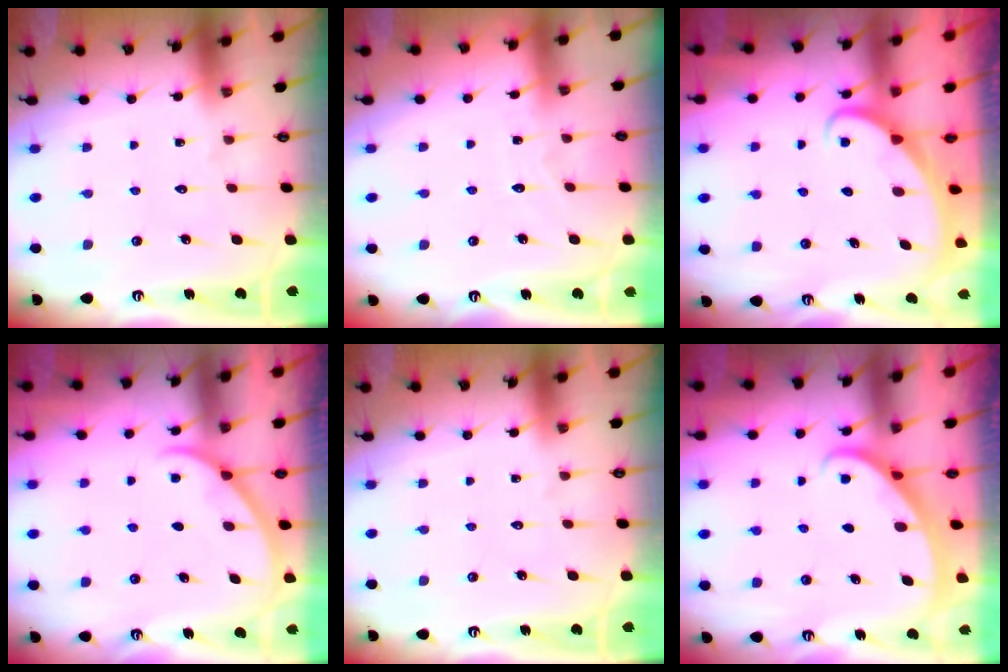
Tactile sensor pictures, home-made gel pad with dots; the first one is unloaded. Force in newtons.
{"total": 2.8, "press": 2.7, "slide": 0.4}
{"total": 2.5, "press": 2.5, "slide": 0.3}
{"total": 2.5, "press": 2.5, "slide": 0.2}
{"total": 0.0}
{"total": 1.7, "press": 1.7, "slide": 0.1}